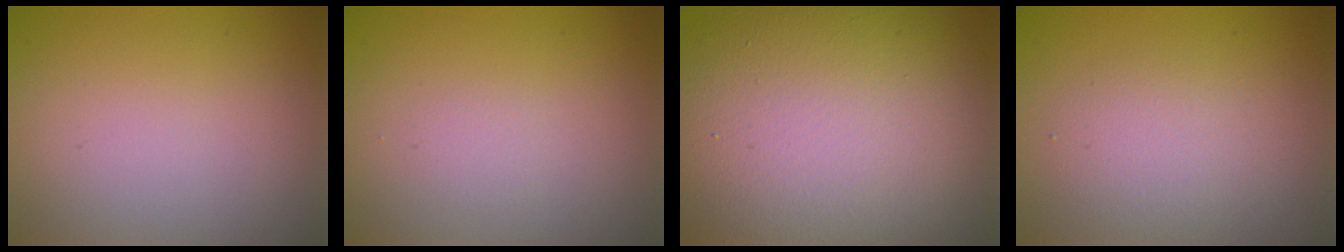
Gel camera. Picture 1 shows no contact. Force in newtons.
{"total": 0.6, "press": 0.6, "slide": 0.0}
{"total": 16.4, "press": 16.3, "slide": 1.4}
{"total": 2.4, "press": 2.4, "slide": 0.2}